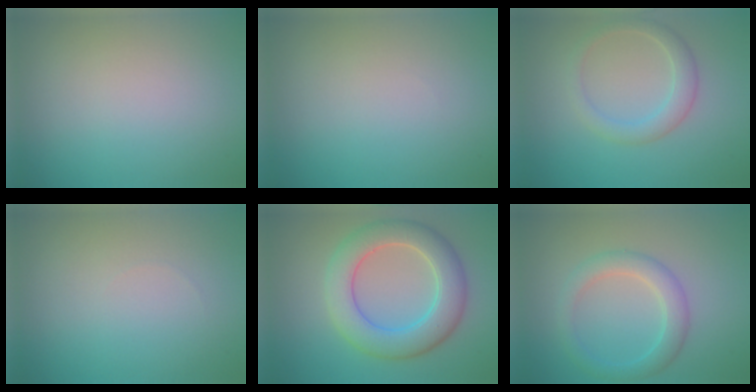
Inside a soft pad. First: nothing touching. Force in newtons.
{"total": 0.0}
{"total": 2.5, "press": 2.5, "slide": 0.0}
{"total": 0.0}
{"total": 6.6, "press": 6.6, "slide": 0.5}
{"total": 3.0, "press": 3.0, "slide": 0.1}